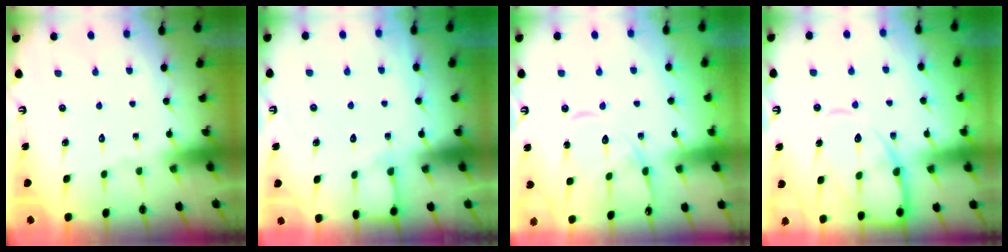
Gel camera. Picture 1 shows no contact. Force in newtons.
{"total": 3.1, "press": 3.1, "slide": 0.4}
{"total": 10.9, "press": 10.9, "slide": 0.5}
{"total": 12.1, "press": 12.0, "slide": 1.6}